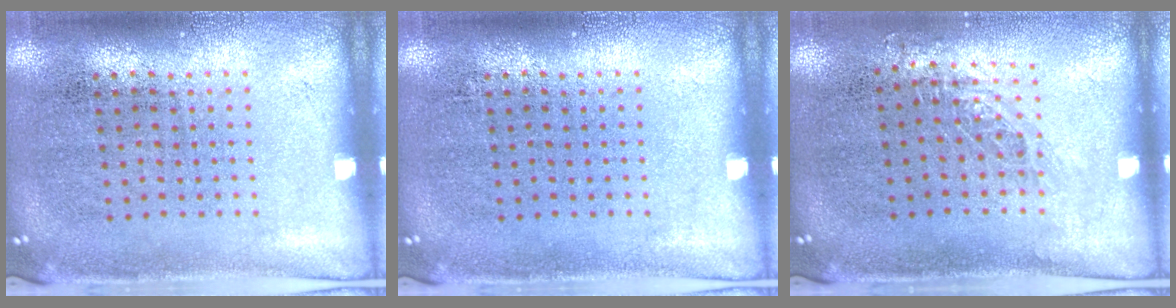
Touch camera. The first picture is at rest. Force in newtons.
{"total": 0.0}
{"total": 0.8, "press": 0.8, "slide": 0.1}